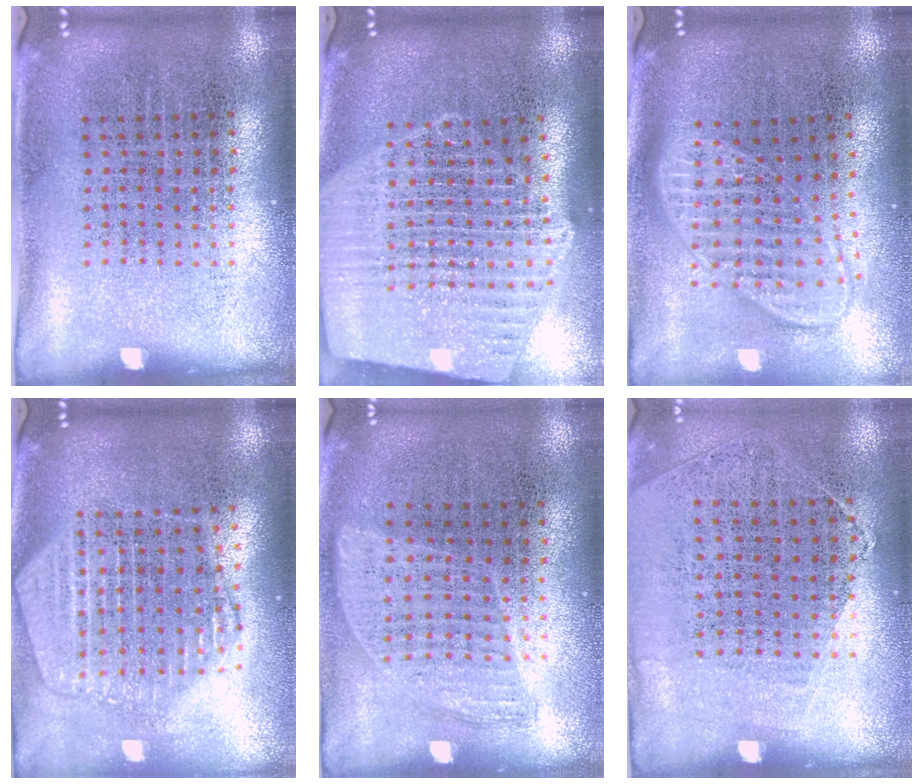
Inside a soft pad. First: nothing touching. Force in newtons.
{"total": 2.4, "press": 2.1, "slide": 1.2}
{"total": 1.9, "press": 1.5, "slide": 1.1}
{"total": 2.2, "press": 1.9, "slide": 1.0}
{"total": 0.9, "press": 0.8, "slide": 0.5}
{"total": 1.2, "press": 0.9, "slide": 0.7}